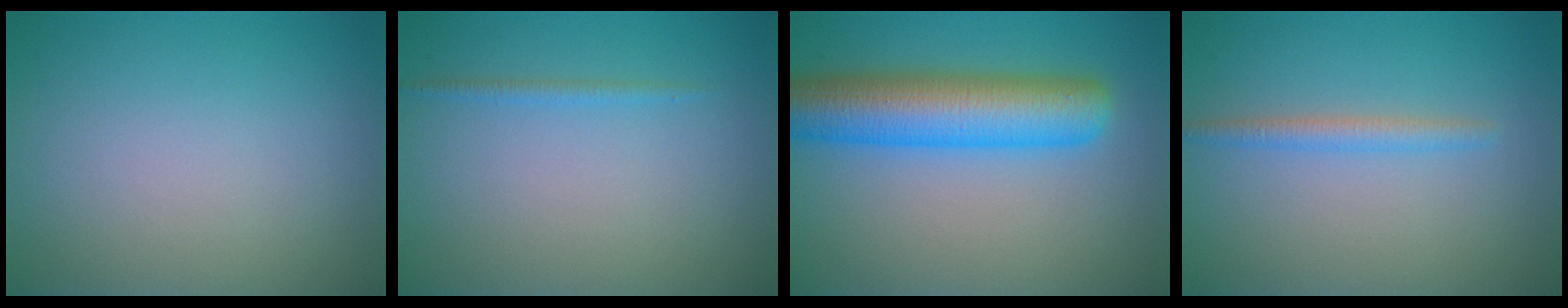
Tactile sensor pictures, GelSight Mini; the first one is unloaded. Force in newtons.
{"total": 0.8, "press": 0.8, "slide": 0.1}
{"total": 8.7, "press": 8.7, "slide": 0.2}
{"total": 1.6, "press": 1.6, "slide": 0.0}